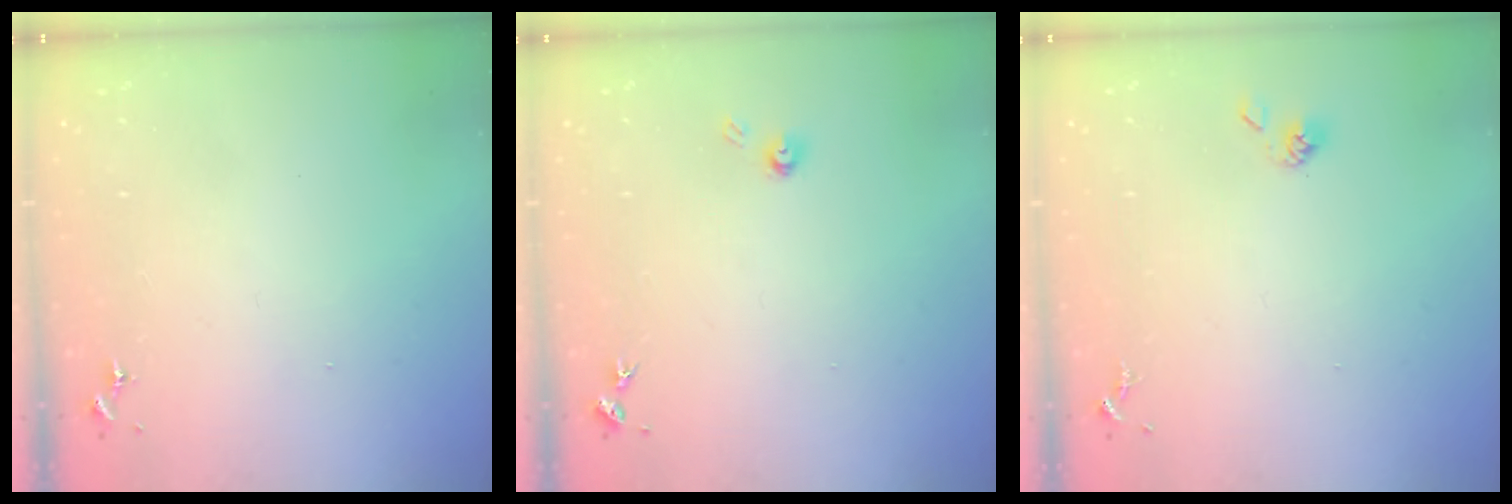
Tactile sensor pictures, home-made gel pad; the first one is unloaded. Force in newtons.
{"total": 3.9, "press": 3.9, "slide": 0.5}
{"total": 3.8, "press": 3.7, "slide": 0.8}